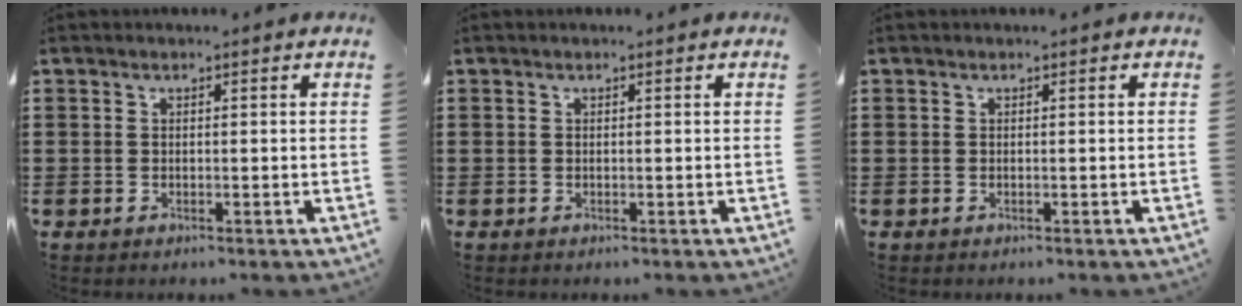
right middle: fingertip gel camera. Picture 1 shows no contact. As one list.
[{"total": 0.0}, {"total": 0.0}]